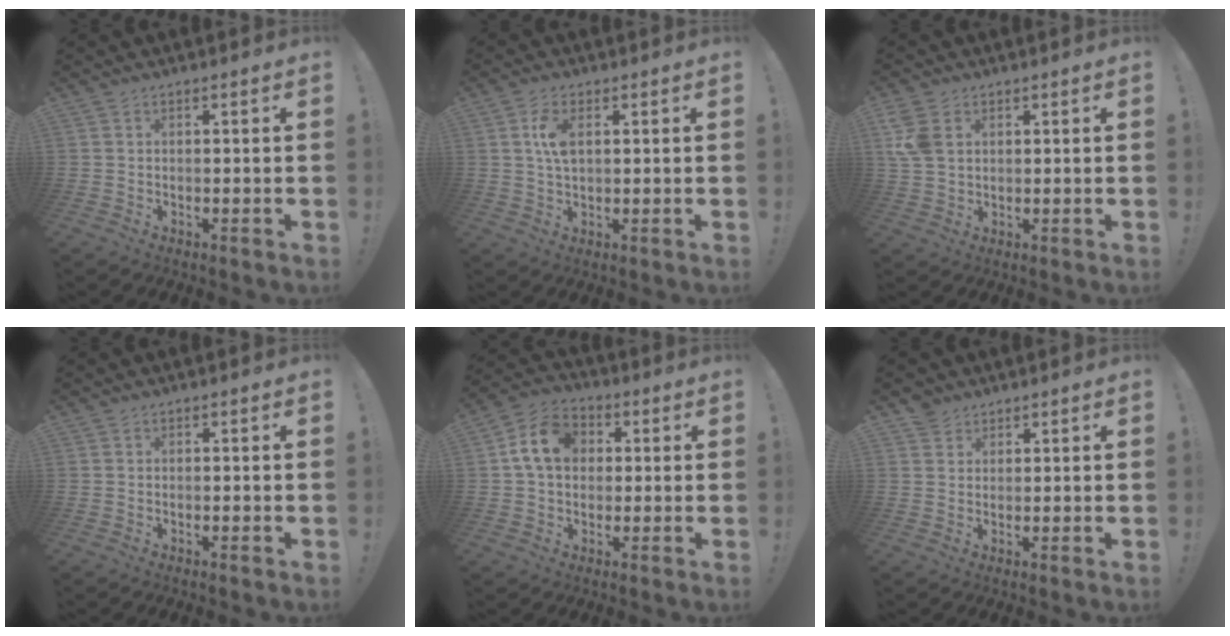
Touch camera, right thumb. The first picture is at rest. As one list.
[{"total": 6.4, "force": [1.6, 3.3, 5.2], "torque": [-0.096, -0.001, 0.025]}, {"total": 9.0, "force": [2.9, 6.4, 5.6], "torque": [-0.120, -0.003, 0.057]}, {"total": 0.0}, {"total": 12.0, "force": [2.7, 9.2, 7.2], "torque": [-0.119, 0.012, 0.054]}, {"total": 3.4, "force": [2.7, 2.0, 0.2], "torque": [0.005, -0.011, 0.049]}]